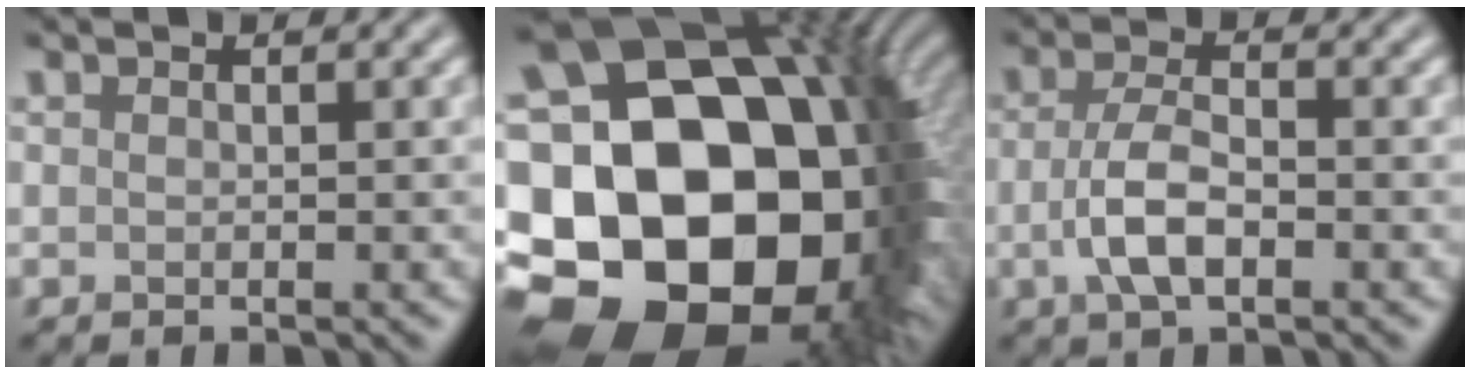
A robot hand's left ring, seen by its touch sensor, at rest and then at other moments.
{"total": 25.6, "force": [-4.8, 20.0, 15.3], "torque": [-0.259, -0.029, -0.118]}
{"total": 3.9, "force": [-1.1, 1.7, 3.4], "torque": [-0.071, -0.001, -0.025]}